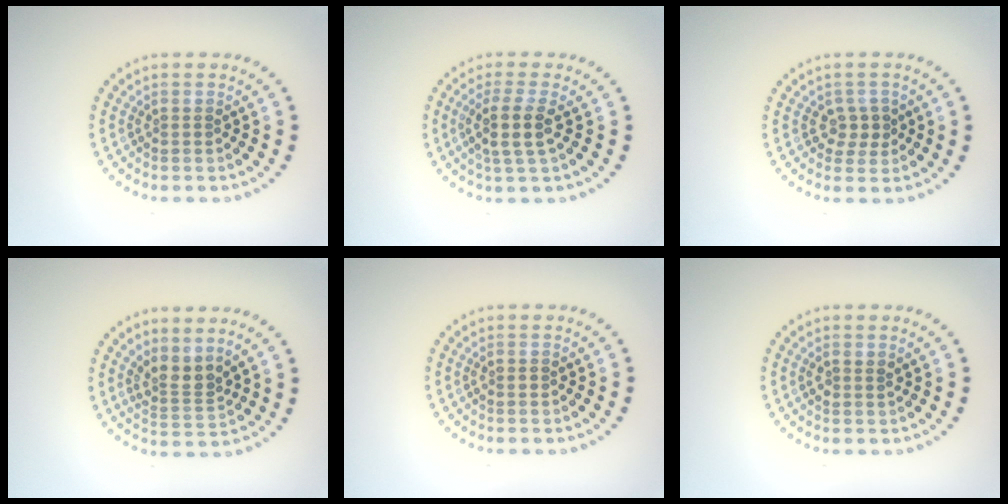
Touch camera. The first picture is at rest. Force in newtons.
{"total": 2.9, "press": 2.4, "slide": 1.7}
{"total": 1.9, "press": 1.7, "slide": 0.7}
{"total": 2.6, "press": 1.9, "slide": 1.8}
{"total": 0.7, "press": 0.7, "slide": 0.1}
{"total": 1.0, "press": 0.9, "slide": 0.4}